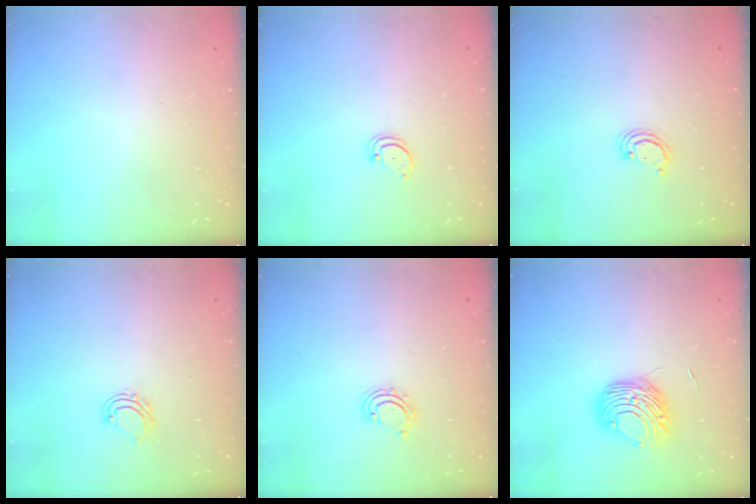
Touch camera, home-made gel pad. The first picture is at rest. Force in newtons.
{"total": 1.5, "press": 1.5, "slide": 0.2}
{"total": 3.1, "press": 3.1, "slide": 0.2}
{"total": 5.2, "press": 5.1, "slide": 0.7}
{"total": 2.9, "press": 2.9, "slide": 0.4}
{"total": 9.2, "press": 9.2, "slide": 0.5}